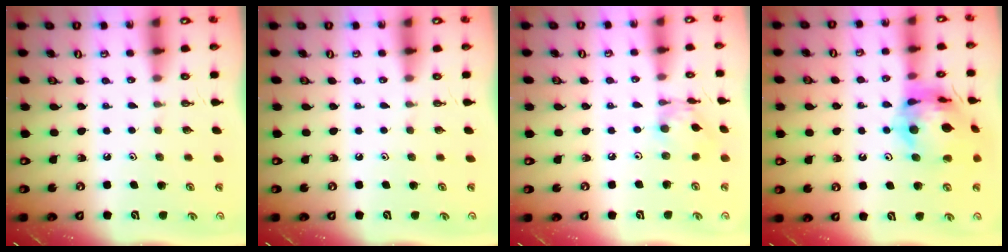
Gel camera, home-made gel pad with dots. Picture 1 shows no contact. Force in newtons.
{"total": 0.0}
{"total": 6.8, "press": 6.8, "slide": 0.3}
{"total": 15.8, "press": 15.7, "slide": 1.6}